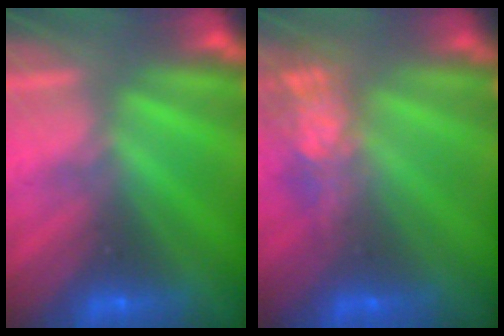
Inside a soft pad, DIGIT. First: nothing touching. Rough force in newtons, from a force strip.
{"total": 7.5}